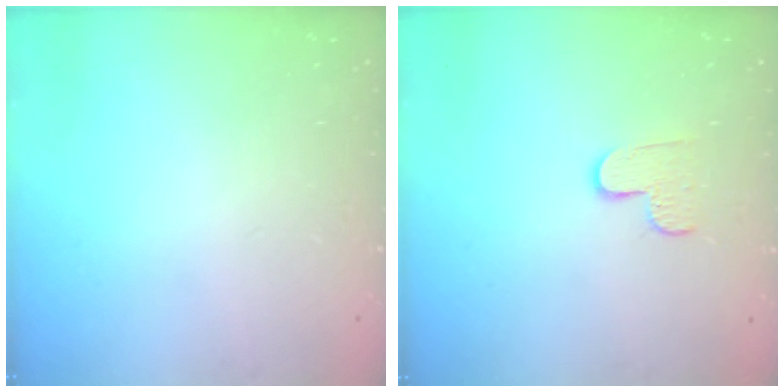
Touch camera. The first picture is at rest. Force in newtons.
{"total": 5.9, "press": 5.8, "slide": 0.6}